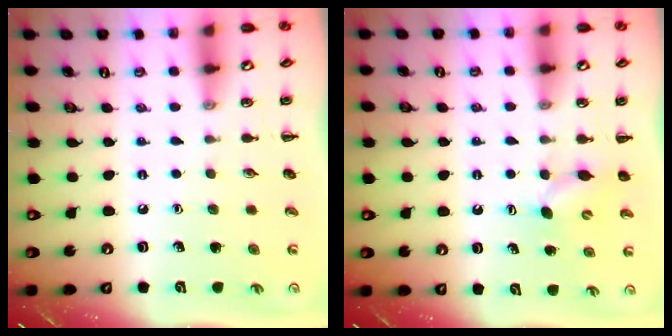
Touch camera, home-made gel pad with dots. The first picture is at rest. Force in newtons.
{"total": 4.3, "press": 4.2, "slide": 0.8}